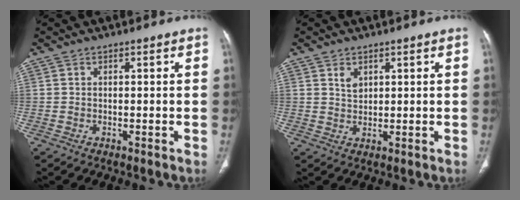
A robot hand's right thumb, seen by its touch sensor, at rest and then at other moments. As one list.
[{"total": 2.5, "force": [1.3, 1.6, 1.3], "torque": [-0.015, -0.010, 0.029]}]